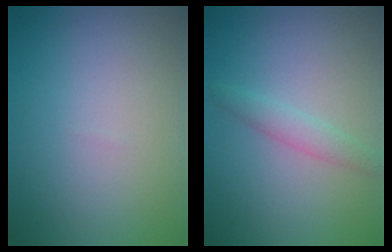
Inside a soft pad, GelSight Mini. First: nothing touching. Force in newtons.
{"total": 1.9, "press": 1.9, "slide": 0.1}